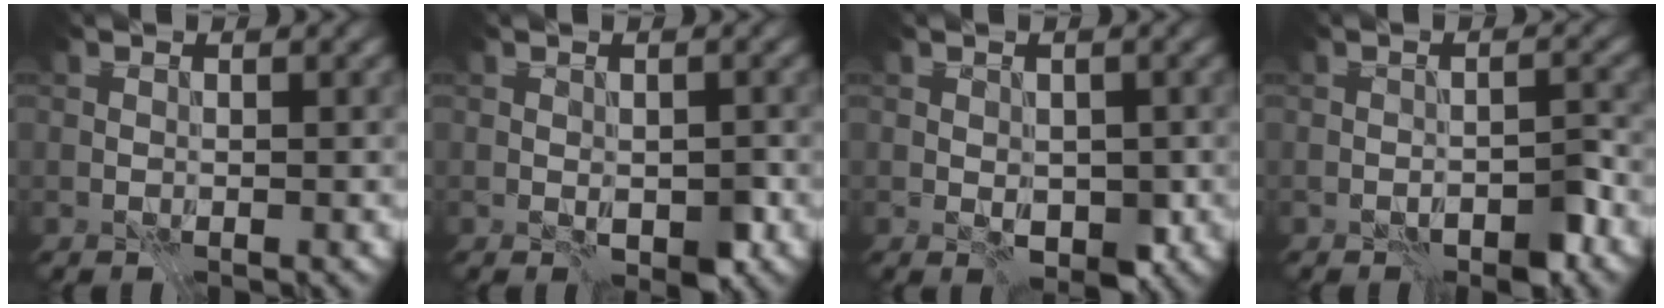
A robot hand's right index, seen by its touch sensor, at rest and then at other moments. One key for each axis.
{"total": 2.6, "fx": -1.0, "fy": 1.3, "fz": 2.0, "tx": -0.028, "ty": -0.007, "tz": -0.015}
{"total": 3.0, "fx": -0.8, "fy": 1.8, "fz": 2.3, "tx": -0.029, "ty": -0.006, "tz": -0.015}
{"total": 3.4, "fx": -2.1, "fy": 1.5, "fz": 2.2, "tx": -0.021, "ty": 0.003, "tz": -0.033}